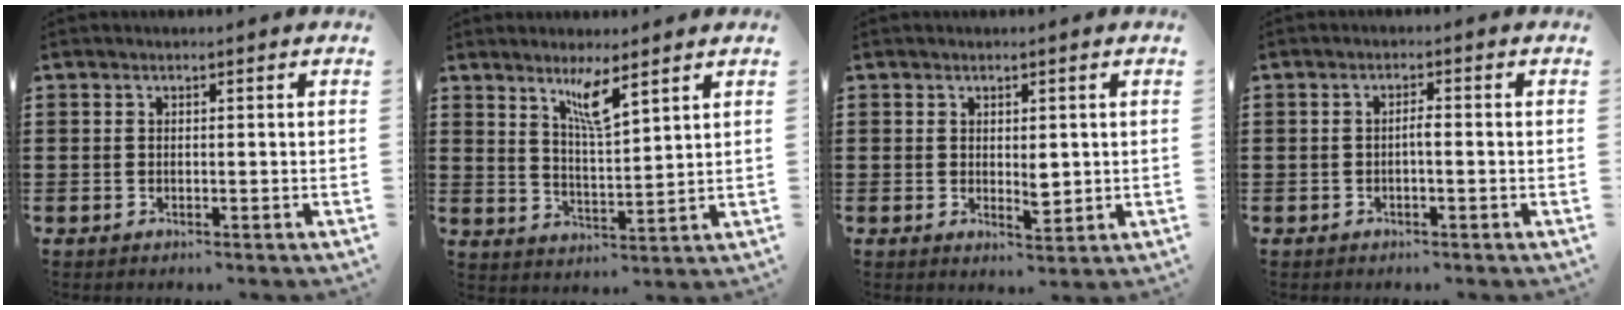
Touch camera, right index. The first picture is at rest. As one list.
[{"total": 5.4, "force": [3.7, 0.6, 3.9], "torque": [-0.079, -0.002, 0.061]}, {"total": 2.6, "force": [0.5, 1.6, 2.0], "torque": [-0.024, -0.004, 0.006]}, {"total": 1.4, "force": [-0.4, 0.2, 1.3], "torque": [-0.026, 0.001, -0.008]}]